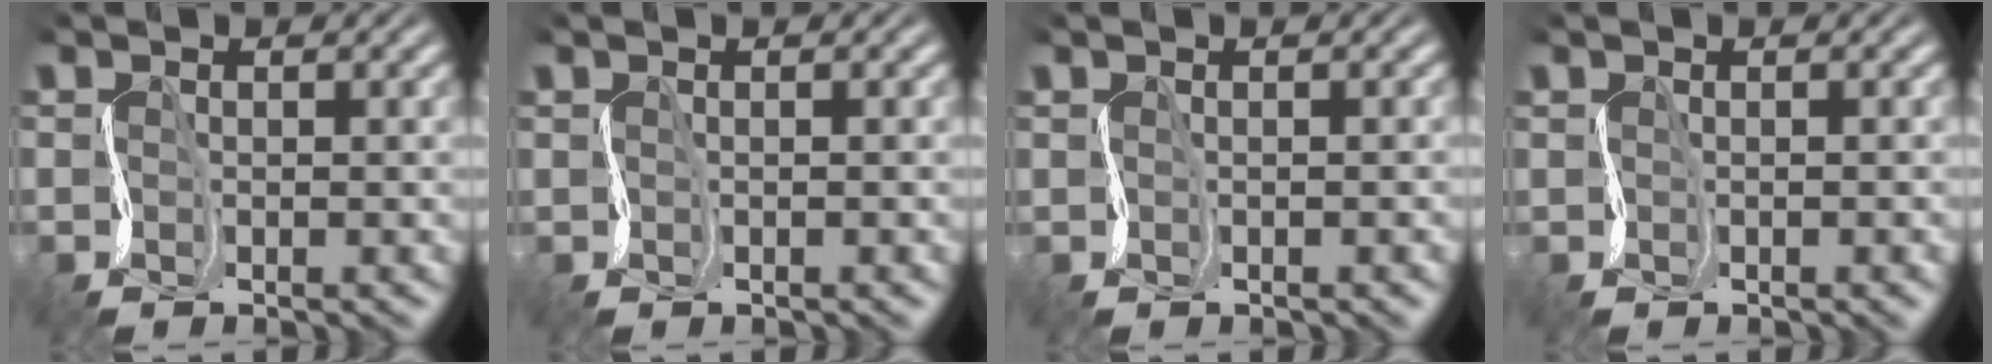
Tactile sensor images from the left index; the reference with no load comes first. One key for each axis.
{"total": 0.7, "fx": 0.4, "fy": 0.3, "fz": 0.5, "tx": 0.003, "ty": 0.006, "tz": 0.007}
{"total": 1.0, "fx": 0.3, "fy": 0.5, "fz": 0.8, "tx": 0.004, "ty": 0.004, "tz": 0.004}
{"total": 0.9, "fx": 0.2, "fy": 0.4, "fz": 0.8, "tx": 0.002, "ty": 0.005, "tz": 0.005}